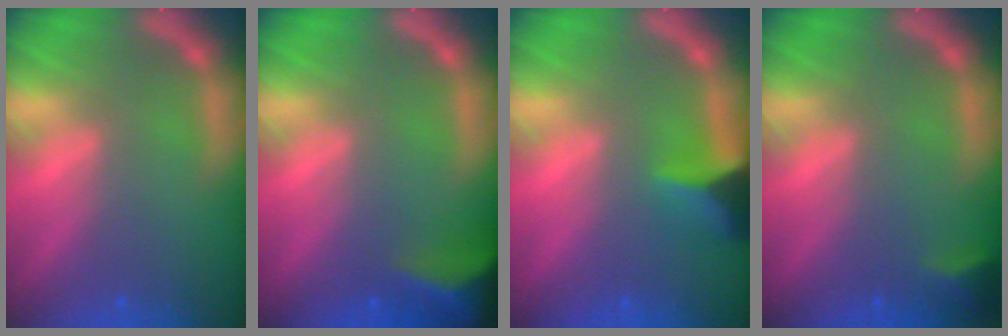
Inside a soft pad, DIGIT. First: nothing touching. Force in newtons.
{"total": 7.5}
{"total": 4.4}
{"total": 1.9}